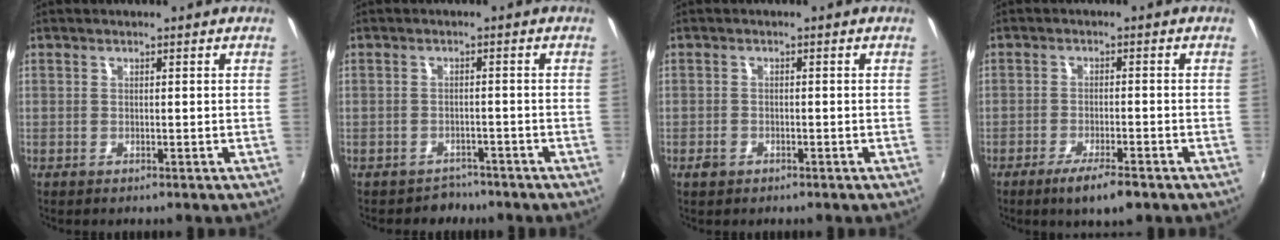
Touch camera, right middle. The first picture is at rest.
{"total": 3.7, "force": [-3.1, 2.1, -0.1], "torque": [-0.007, 0.000, -0.047]}
{"total": 1.9, "force": [-1.2, 1.3, 0.7], "torque": [-0.016, -0.001, -0.022]}
{"total": 6.0, "force": [-4.1, 1.1, 4.2], "torque": [-0.090, -0.014, -0.071]}